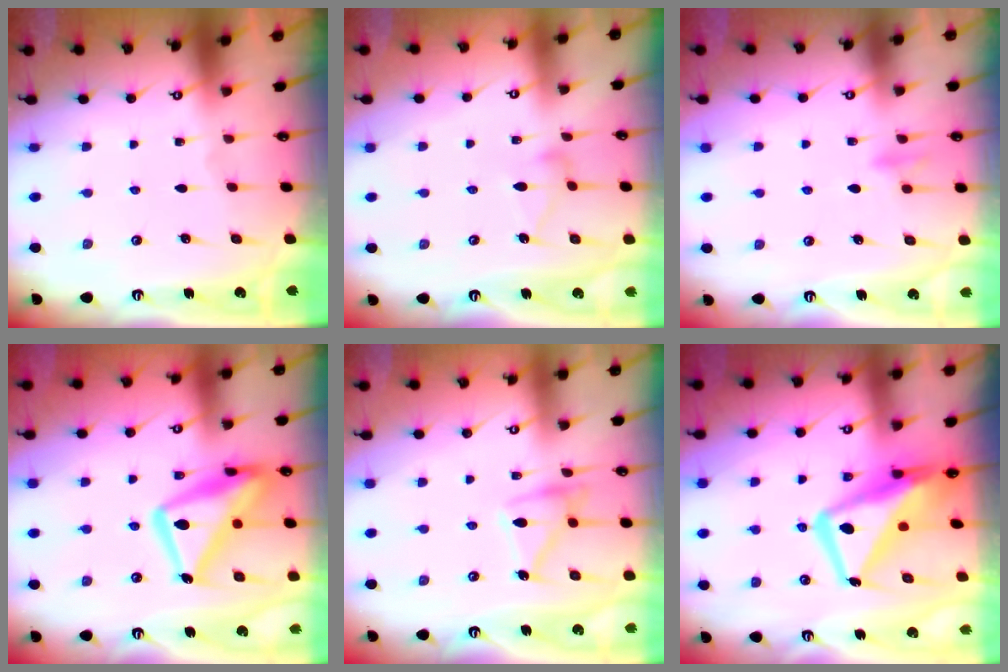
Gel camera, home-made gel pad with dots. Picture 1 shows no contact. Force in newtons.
{"total": 7.9, "press": 7.9, "slide": 0.2}
{"total": 9.0, "press": 8.8, "slide": 1.5}
{"total": 19.2, "press": 19.2, "slide": 1.8}
{"total": 13.7, "press": 13.7, "slide": 0.9}
{"total": 16.9, "press": 16.8, "slide": 1.9}